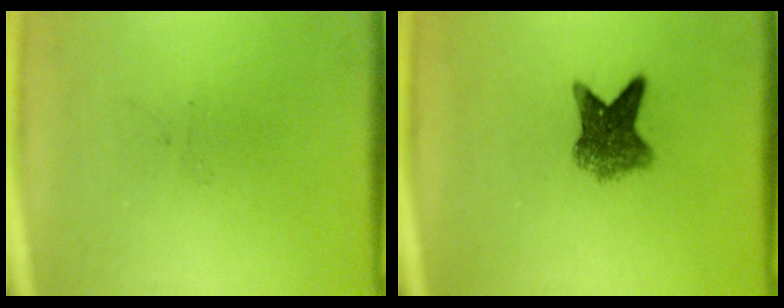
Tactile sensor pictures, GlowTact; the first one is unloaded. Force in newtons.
{"total": 6.3}